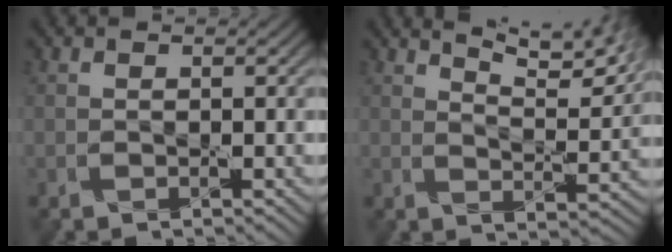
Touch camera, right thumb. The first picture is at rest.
{"total": 8.5, "force": [6.5, 1.7, 5.2], "torque": [-0.086, -0.010, 0.104]}